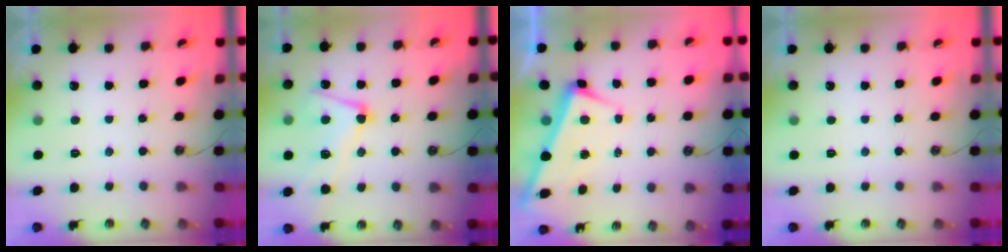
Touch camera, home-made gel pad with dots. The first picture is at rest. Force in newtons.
{"total": 6.9, "press": 6.7, "slide": 1.5}
{"total": 1.7, "press": 1.6, "slide": 0.5}
{"total": 0.0}